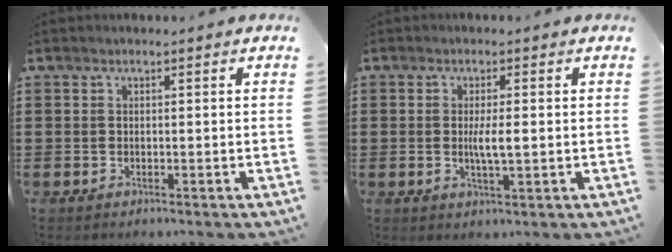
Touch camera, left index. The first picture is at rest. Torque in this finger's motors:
{"motor_torque": [0.81, 0.08, 0.34, 0.10]}